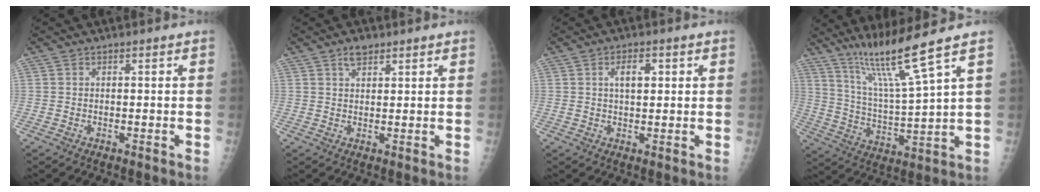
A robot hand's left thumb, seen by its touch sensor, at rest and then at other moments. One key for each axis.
{"total": 2.7, "fx": 1.9, "fy": 1.4, "fz": 1.3, "tx": -0.013, "ty": -0.009, "tz": 0.033}
{"total": 3.7, "fx": 1.4, "fy": 1.7, "fz": 3.0, "tx": -0.043, "ty": 0.001, "tz": 0.023}
{"total": 12.5, "fx": 9.1, "fy": -1.5, "fz": 8.5, "tx": -0.150, "ty": -0.060, "tz": 0.174}